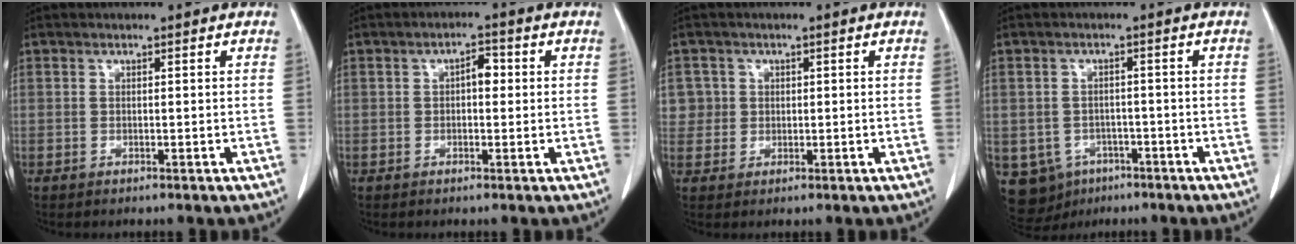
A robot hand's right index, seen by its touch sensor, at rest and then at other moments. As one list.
[{"total": 3.2, "force": [0.4, 1.7, 2.6], "torque": [-0.035, 0.013, 0.003]}, {"total": 3.5, "force": [1.0, 3.4, -0.2], "torque": [0.025, 0.005, 0.015]}, {"total": 8.3, "force": [-3.6, 7.2, 1.8], "torque": [-0.047, 0.008, -0.042]}]